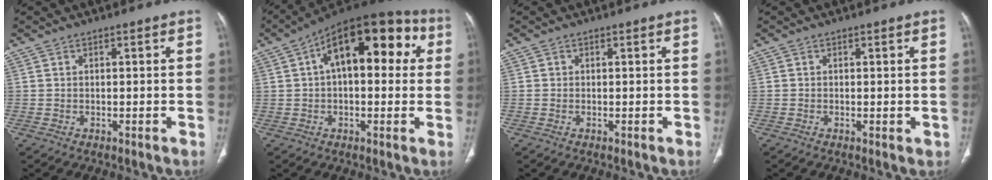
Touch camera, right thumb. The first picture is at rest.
{"total": 19.1, "force": [5.0, 9.6, 15.7], "torque": [-0.191, 0.041, 0.063]}
{"total": 0.0}
{"total": 1.1, "force": [-0.4, 0.4, 1.0], "torque": [-0.013, -0.002, -0.005]}